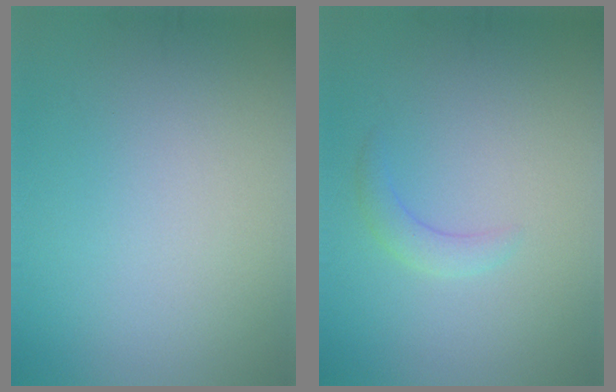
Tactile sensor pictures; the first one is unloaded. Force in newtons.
{"total": 1.6, "press": 1.6, "slide": 0.1}